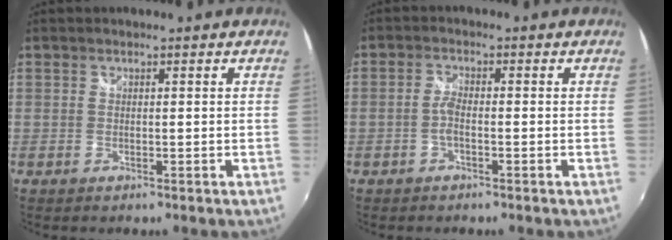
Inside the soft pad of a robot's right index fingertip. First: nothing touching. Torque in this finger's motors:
{"motor_torque": [0.44, -0.07, 0.17, 0.06]}